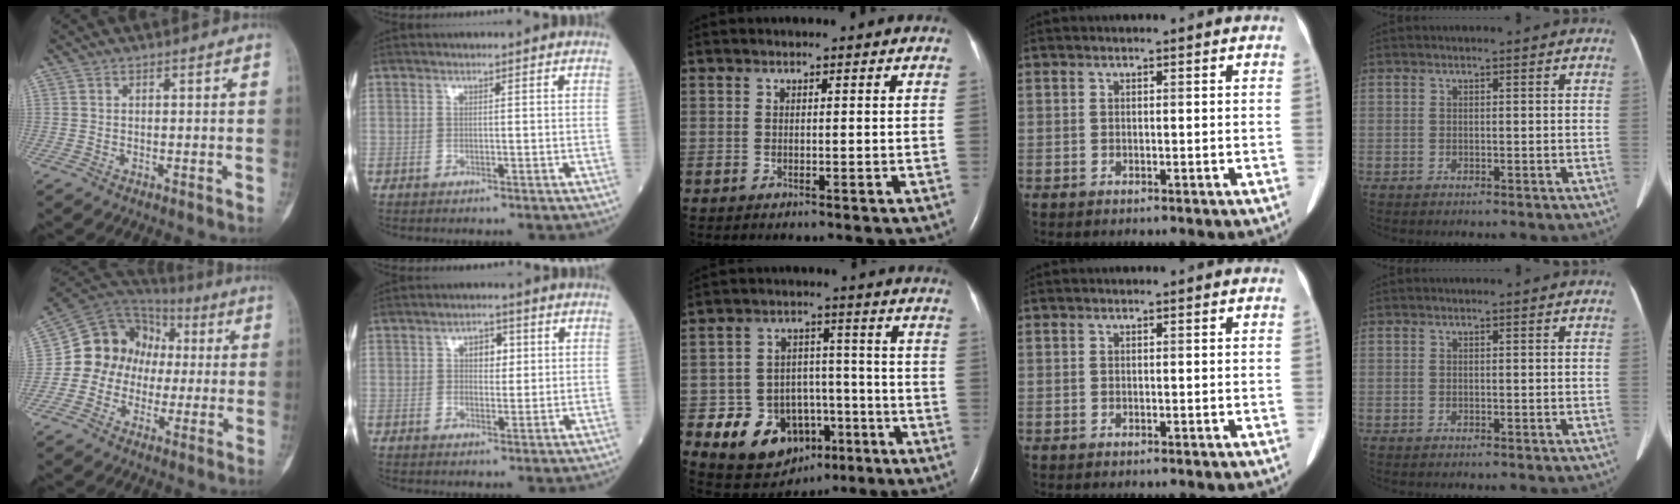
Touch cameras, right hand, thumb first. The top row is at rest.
{"thumb": {"total": 14.6, "force": [-0.3, 12.8, 7.0], "torque": [-0.086, 0.048, -0.011]}, "index": {"total": 3.4, "force": [0.9, 2.0, 2.6], "torque": [-0.036, 0.008, 0.013]}, "middle": {"total": 11.9, "force": [-5.2, 9.3, 5.3], "torque": [-0.088, 0.030, -0.067]}}